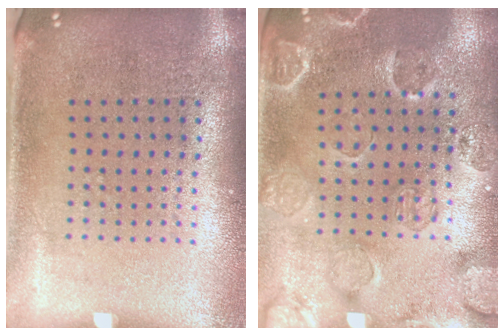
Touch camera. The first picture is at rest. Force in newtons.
{"total": 2.5, "press": 2.0, "slide": 1.5}